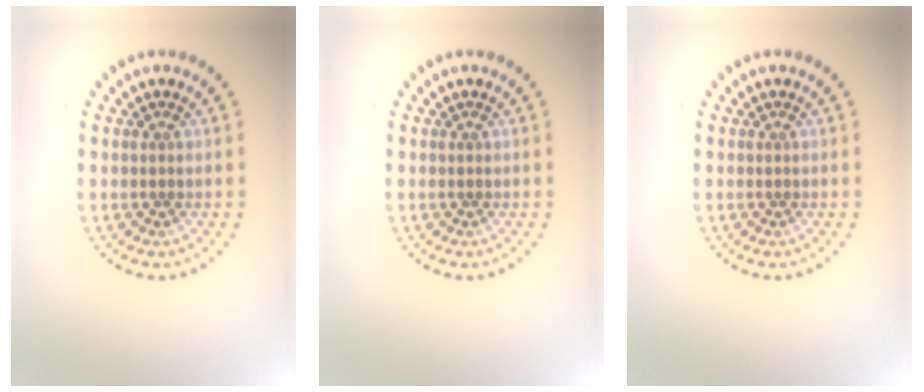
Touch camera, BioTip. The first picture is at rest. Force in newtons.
{"total": 0.0}
{"total": 0.0}